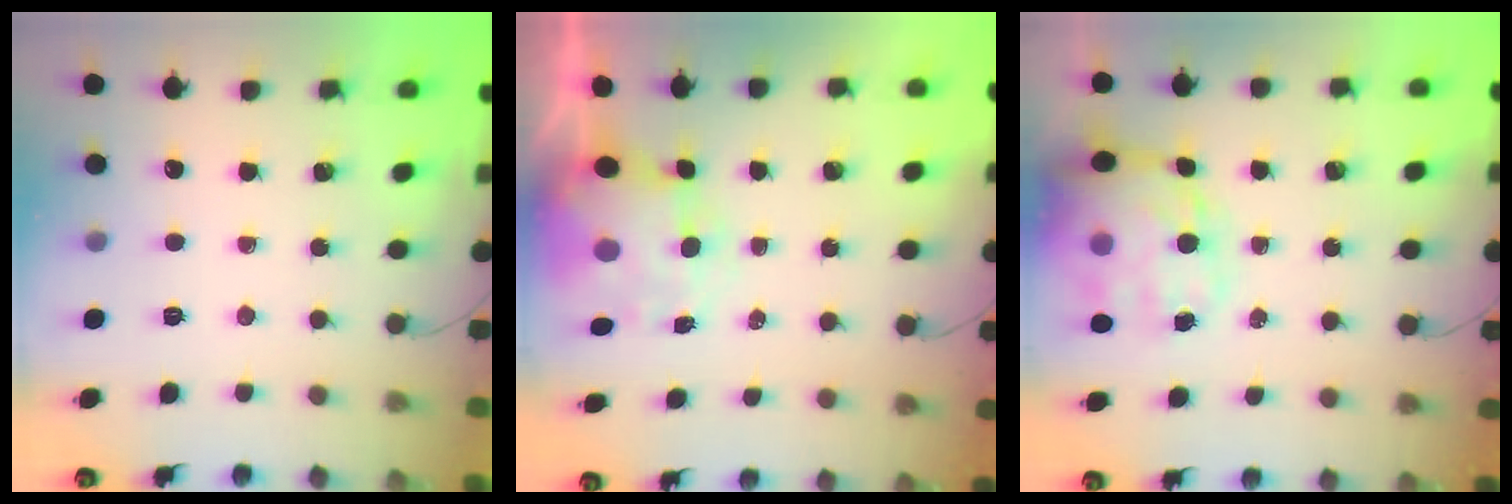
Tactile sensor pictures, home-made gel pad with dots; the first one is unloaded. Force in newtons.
{"total": 9.2, "press": 8.9, "slide": 2.2}
{"total": 18.8, "press": 18.1, "slide": 5.0}